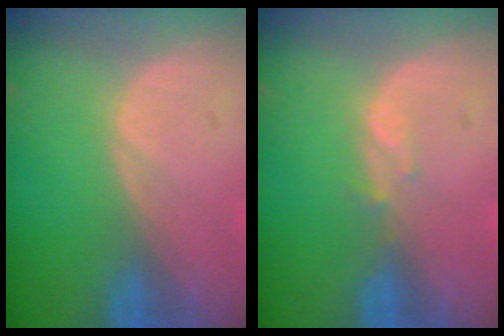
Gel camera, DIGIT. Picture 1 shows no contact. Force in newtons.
{"total": 1.1, "press": 1.1, "slide": 0.2}